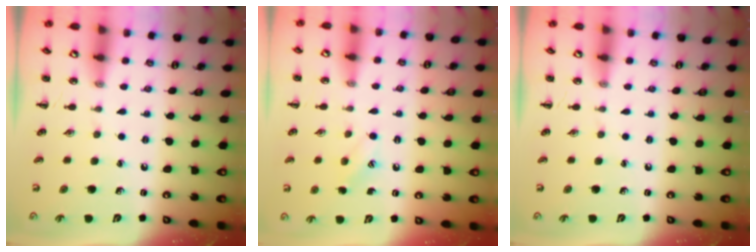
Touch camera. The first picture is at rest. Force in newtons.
{"total": 6.6, "press": 6.4, "slide": 1.4}
{"total": 0.0}